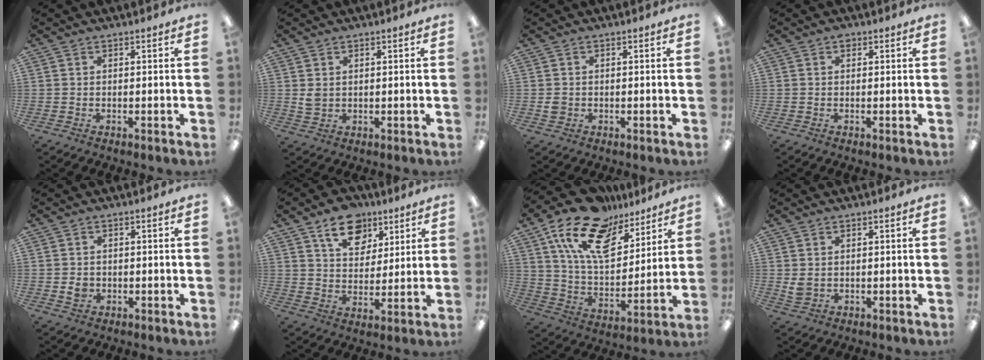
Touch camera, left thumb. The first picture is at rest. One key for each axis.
{"total": 2.7, "fx": 0.9, "fy": 2.1, "fz": 1.4, "tx": -0.021, "ty": 0.001, "tz": 0.015}
{"total": 1.8, "fx": -0.1, "fy": 1.7, "fz": 0.6, "tx": -0.005, "ty": 0.000, "tz": -0.006}
{"total": 1.2, "fx": 0.4, "fy": 0.8, "fz": 0.6, "tx": -0.006, "ty": 0.000, "tz": 0.006}
{"total": 2.7, "fx": -0.3, "fy": 2.3, "fz": 1.2, "tx": -0.013, "ty": 0.000, "tz": -0.007}
{"total": 12.7, "fx": 7.8, "fy": 8.4, "fz": 5.6, "tx": -0.073, "ty": -0.033, "tz": 0.140}
{"total": 19.9, "fx": 13.1, "fy": 10.0, "fz": 11.3, "tx": -0.217, "ty": -0.068, "tz": 0.235}
{"total": 2.8, "fx": 0.8, "fy": 2.2, "fz": 1.5, "tx": -0.022, "ty": 0.001, "tz": 0.013}